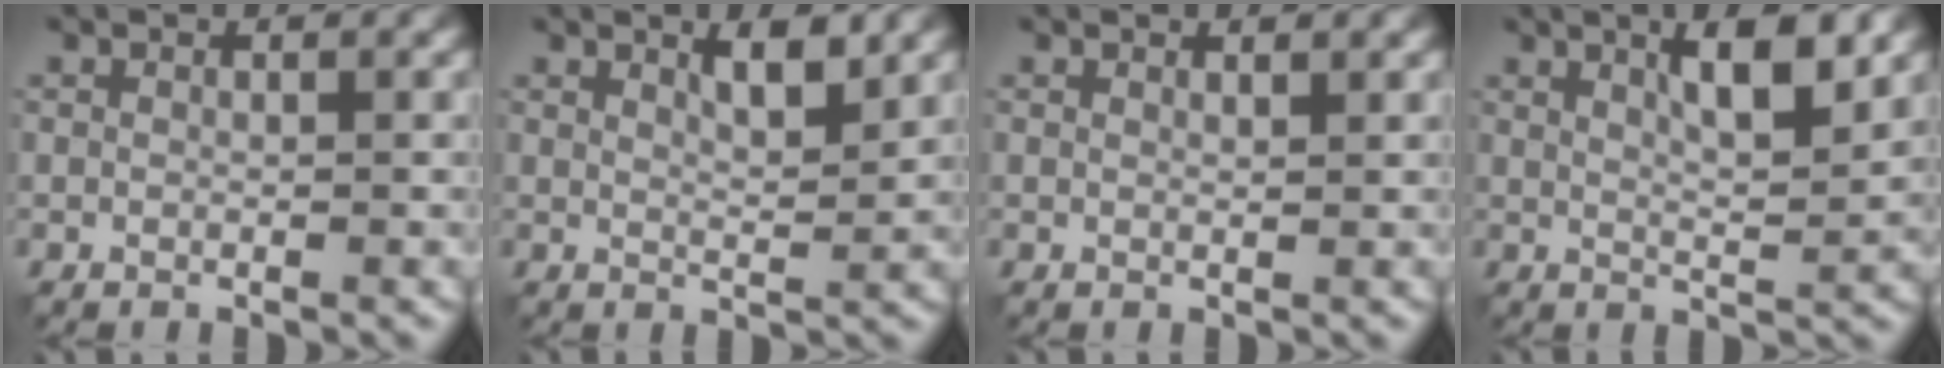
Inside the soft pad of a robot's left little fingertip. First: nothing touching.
{"total": 2.5, "force": [1.7, 0.5, 1.8], "torque": [-0.027, -0.004, 0.029]}
{"total": 0.7, "force": [0.7, 0.0, 0.2], "torque": [-0.002, 0.000, 0.012]}
{"total": 4.8, "force": [2.2, 1.0, 4.2], "torque": [-0.067, -0.001, 0.036]}